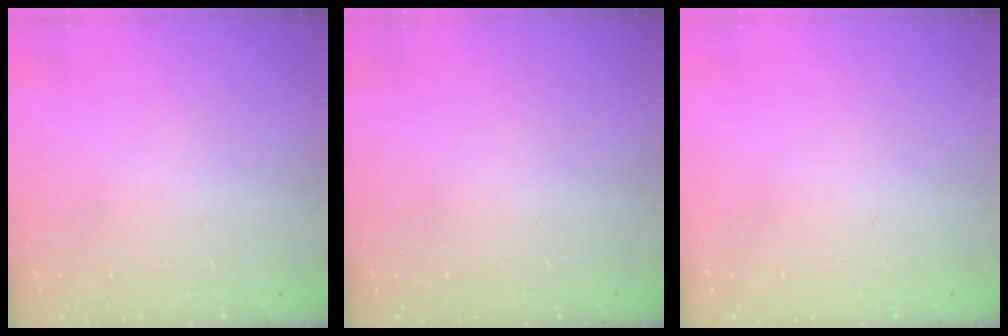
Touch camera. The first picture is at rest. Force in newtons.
{"total": 0.0}
{"total": 0.0}